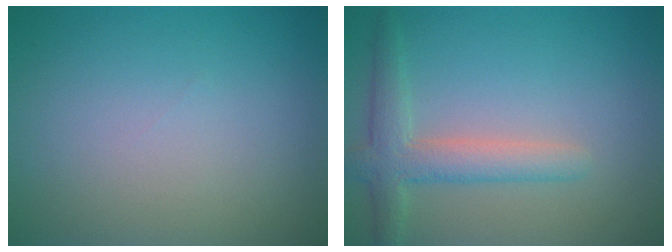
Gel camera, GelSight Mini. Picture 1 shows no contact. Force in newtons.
{"total": 3.6, "press": 3.6, "slide": 0.3}